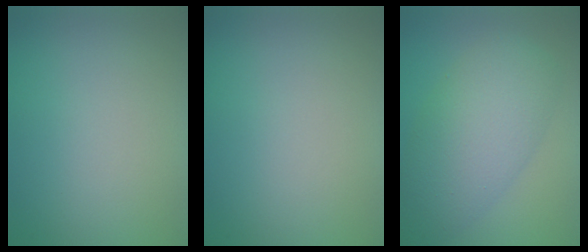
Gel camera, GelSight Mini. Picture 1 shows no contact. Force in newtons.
{"total": 0.0}
{"total": 7.2, "press": 7.2, "slide": 0.2}